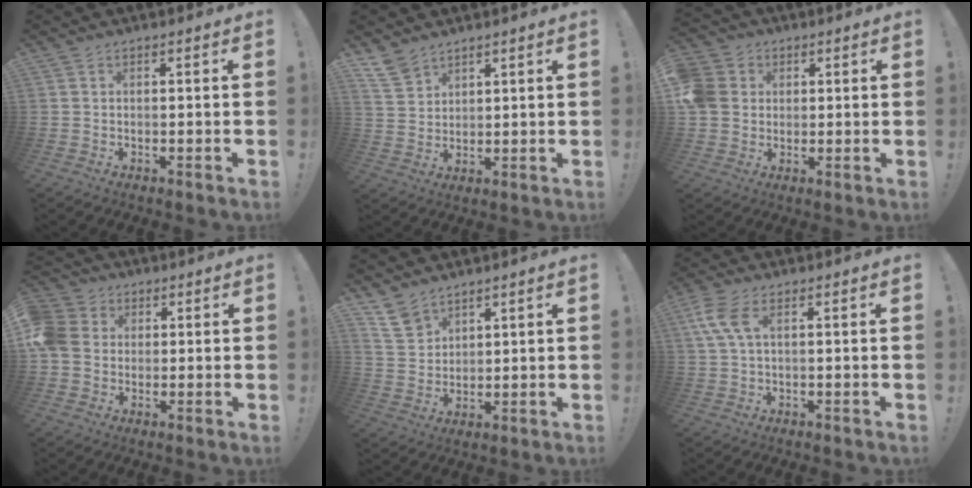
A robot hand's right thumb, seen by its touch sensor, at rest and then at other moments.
{"total": 7.3, "force": [5.7, 4.3, 1.7], "torque": [-0.041, -0.033, 0.114]}
{"total": 8.8, "force": [1.5, 7.9, 3.6], "torque": [-0.076, 0.004, 0.032]}
{"total": 9.0, "force": [0.5, 7.9, 4.3], "torque": [-0.089, 0.016, 0.013]}
{"total": 8.2, "force": [6.2, 5.0, 2.0], "torque": [-0.041, -0.036, 0.124]}
{"total": 7.0, "force": [2.1, 3.1, 5.9], "torque": [-0.125, 0.001, 0.041]}